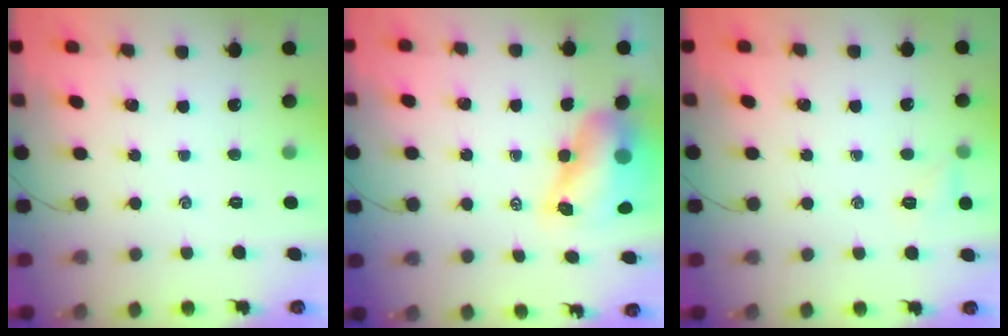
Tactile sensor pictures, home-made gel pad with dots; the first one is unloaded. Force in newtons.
{"total": 9.6, "press": 9.2, "slide": 2.7}
{"total": 4.4, "press": 4.3, "slide": 1.1}